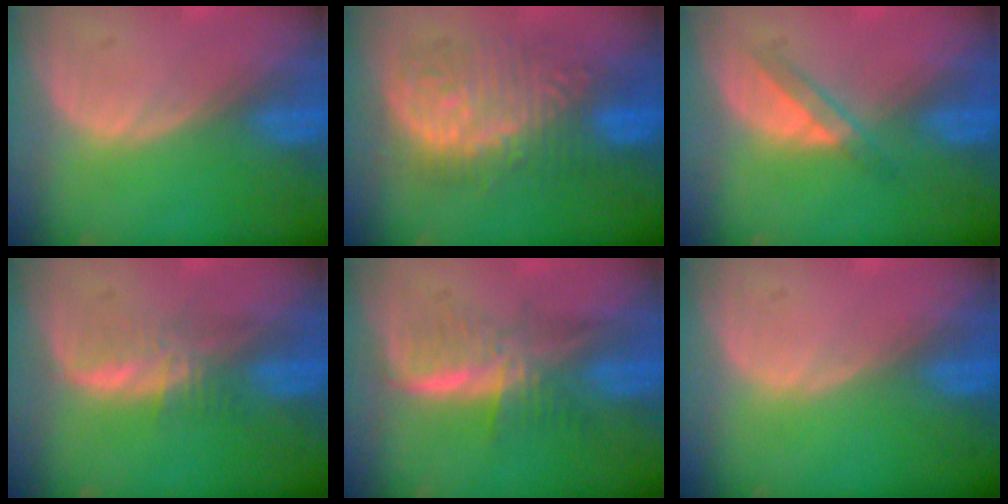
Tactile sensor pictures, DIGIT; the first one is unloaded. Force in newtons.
{"total": 10.3, "press": 10.3, "slide": 0.5}
{"total": 2.9, "press": 2.8, "slide": 1.0}
{"total": 3.4, "press": 3.4, "slide": 0.2}
{"total": 5.9, "press": 5.6, "slide": 2.0}
{"total": 0.0}